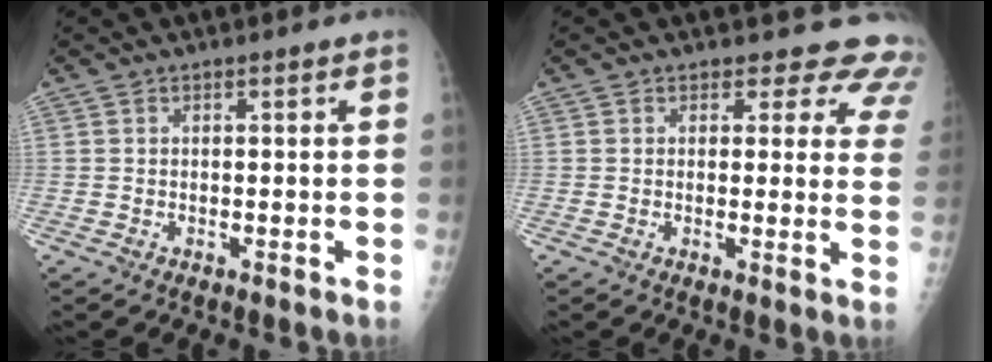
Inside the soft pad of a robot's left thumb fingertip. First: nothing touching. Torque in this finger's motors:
{"motor_torque": [-0.07, 0.36, -0.06, -0.22, 0.03]}